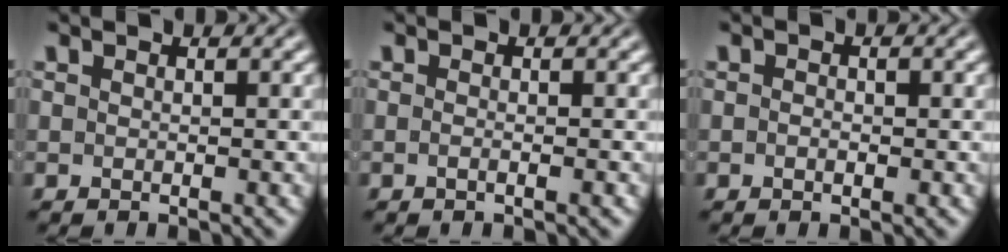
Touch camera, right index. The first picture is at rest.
{"total": 0.9, "force": [-0.6, -0.5, 0.5], "torque": [-0.010, -0.004, -0.011]}
{"total": 0.6, "force": [-0.4, 0.0, 0.4], "torque": [-0.008, -0.002, -0.008]}